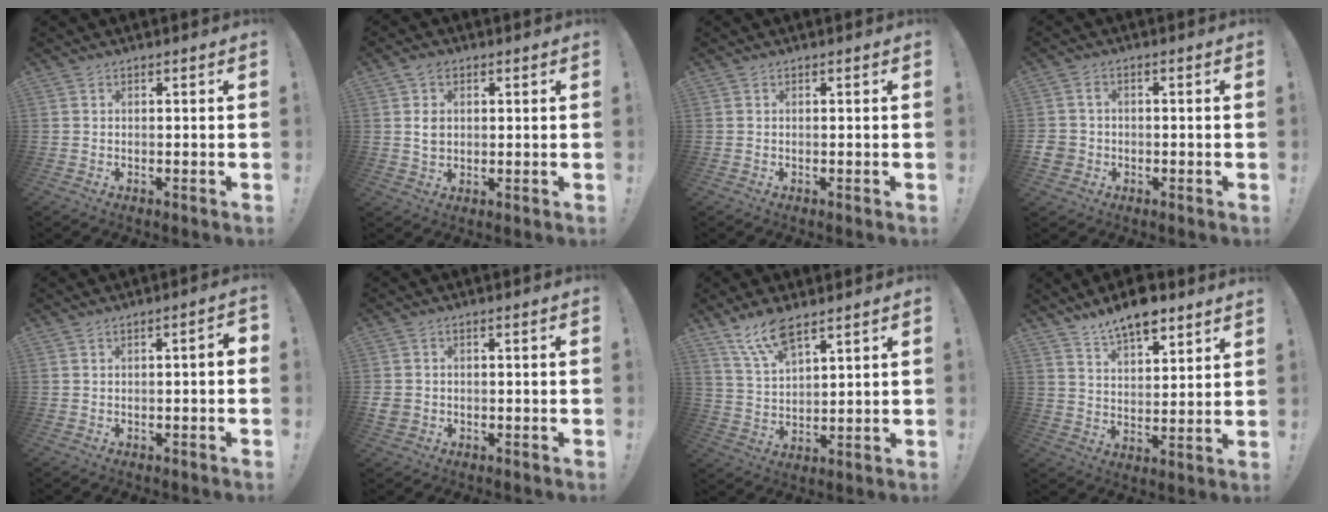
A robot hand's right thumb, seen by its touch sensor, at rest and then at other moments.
{"total": 4.8, "force": [1.2, 3.8, 2.8], "torque": [-0.041, 0.005, 0.023]}
{"total": 0.0}
{"total": 4.4, "force": [-0.8, 4.0, 1.8], "torque": [-0.045, 0.008, -0.013]}
{"total": 1.9, "force": [-0.5, 0.4, 1.8], "torque": [-0.030, 0.007, -0.009]}
{"total": 2.8, "force": [0.0, 2.5, 1.2], "torque": [-0.028, -0.002, 0.001]}
{"total": 9.9, "force": [7.6, 3.4, 5.4], "torque": [-0.108, -0.030, 0.143]}
{"total": 9.2, "force": [7.5, 3.0, 4.3], "torque": [-0.070, -0.051, 0.137]}